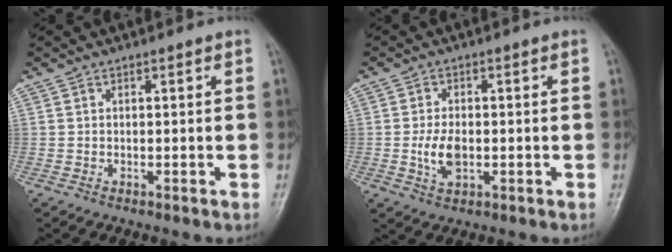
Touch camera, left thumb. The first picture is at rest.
{"total": 5.2, "force": [-0.8, 3.0, 4.1], "torque": [-0.076, -0.001, -0.013]}